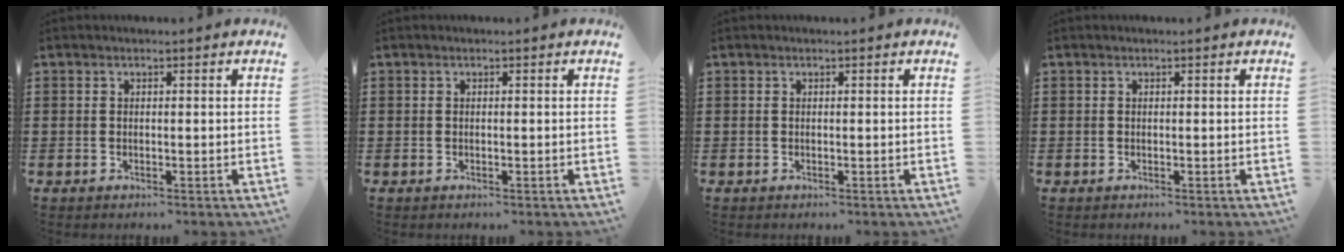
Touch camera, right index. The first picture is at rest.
{"total": 0.0}
{"total": 0.0}
{"total": 0.0}